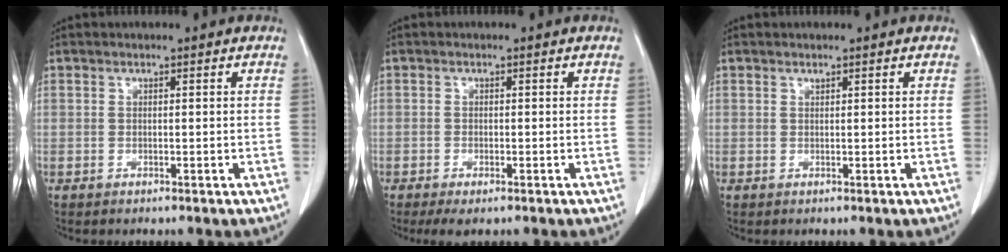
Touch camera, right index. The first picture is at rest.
{"total": 2.7, "force": [-1.7, 0.8, 1.9], "torque": [-0.030, -0.005, -0.025]}
{"total": 0.0}